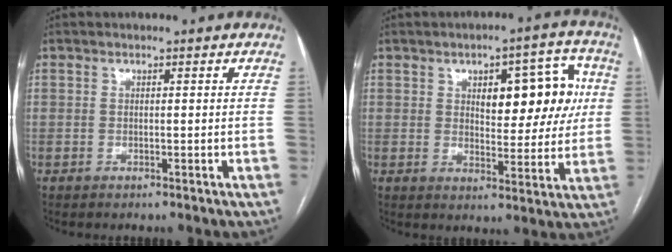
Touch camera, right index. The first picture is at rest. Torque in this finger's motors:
{"motor_torque": [0.37, 0.10, 0.22, 0.04]}